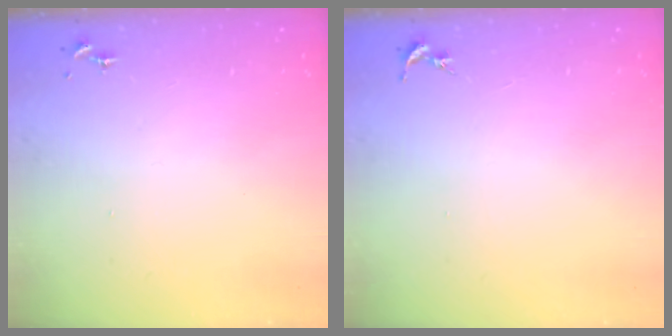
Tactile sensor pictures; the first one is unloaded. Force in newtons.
{"total": 0.0}